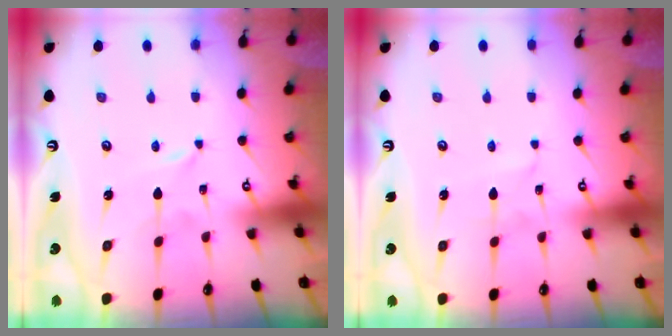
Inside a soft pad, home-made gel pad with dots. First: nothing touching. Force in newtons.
{"total": 1.4, "press": 1.4, "slide": 0.1}